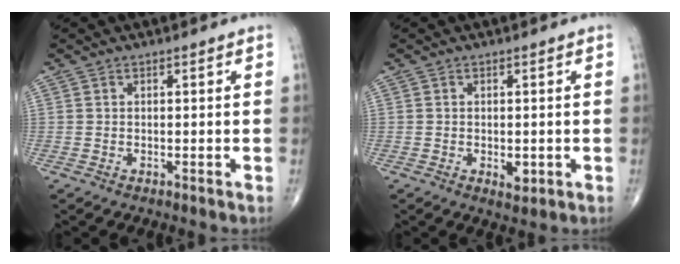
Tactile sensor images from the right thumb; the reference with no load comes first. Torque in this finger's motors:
{"motor_torque": [2.63, 2.05, 0.11, -0.35, -0.06]}